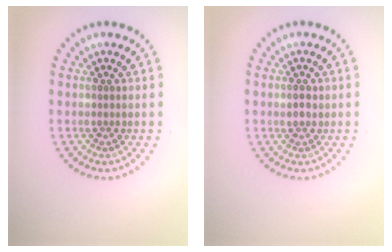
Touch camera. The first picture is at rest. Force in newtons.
{"total": 1.1, "press": 1.1, "slide": 0.3}